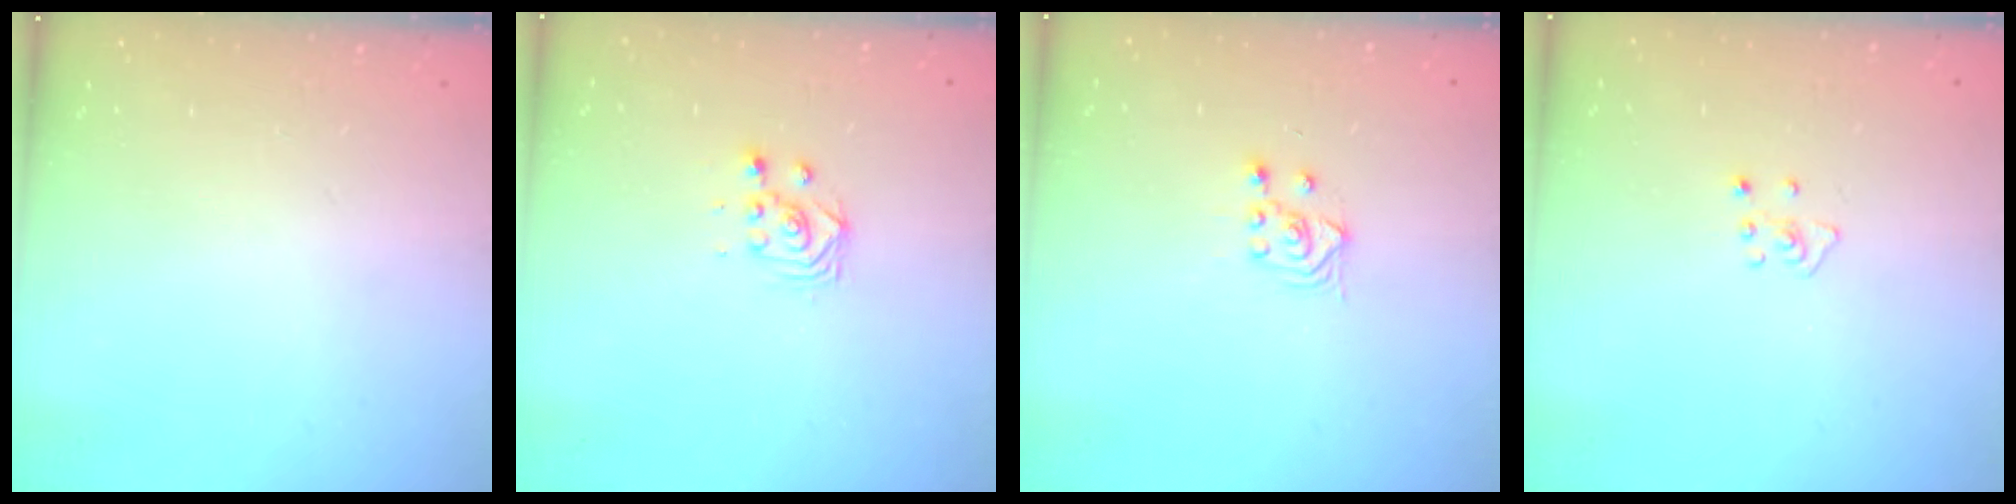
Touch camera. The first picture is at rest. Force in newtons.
{"total": 2.9, "press": 2.9, "slide": 0.4}
{"total": 3.3, "press": 2.9, "slide": 1.5}
{"total": 4.1, "press": 4.0, "slide": 0.5}